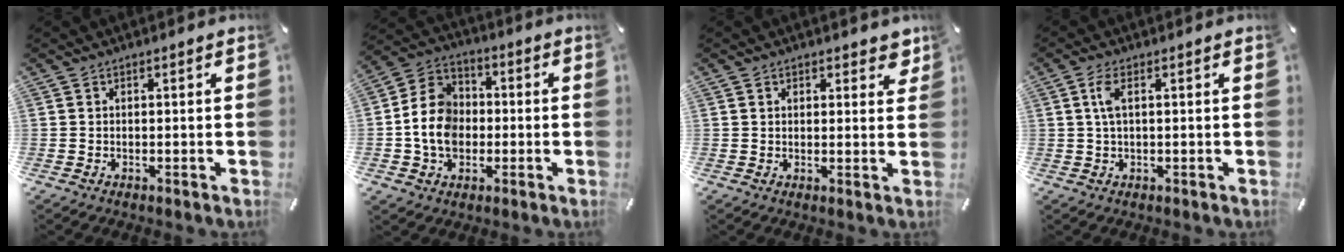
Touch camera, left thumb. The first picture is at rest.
{"total": 11.4, "force": [-1.6, 9.6, 5.9], "torque": [-0.144, 0.024, -0.029]}
{"total": 3.0, "force": [1.9, 1.8, 1.5], "torque": [-0.001, -0.006, 0.028]}
{"total": 3.7, "force": [0.7, 1.2, 3.4], "torque": [-0.069, 0.006, 0.011]}